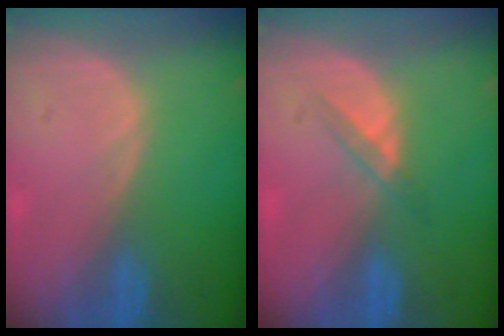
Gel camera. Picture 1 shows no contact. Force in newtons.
{"total": 2.3, "press": 2.0, "slide": 1.0}